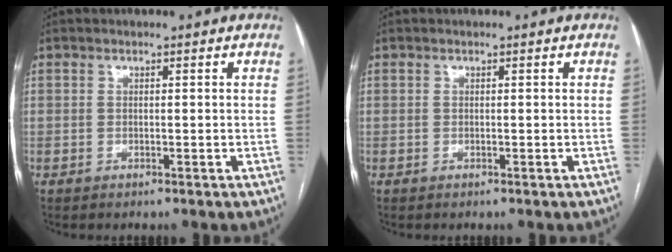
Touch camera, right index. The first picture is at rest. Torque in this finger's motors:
{"motor_torque": [0.00, 0.00, 0.00, 0.00]}